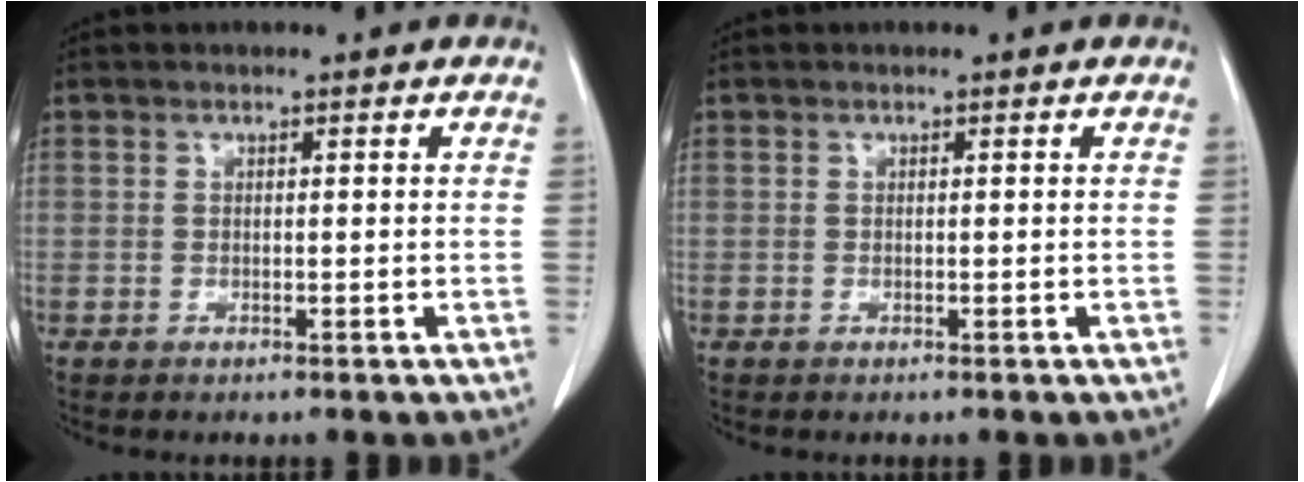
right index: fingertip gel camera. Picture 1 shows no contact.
{"total": 0.0}